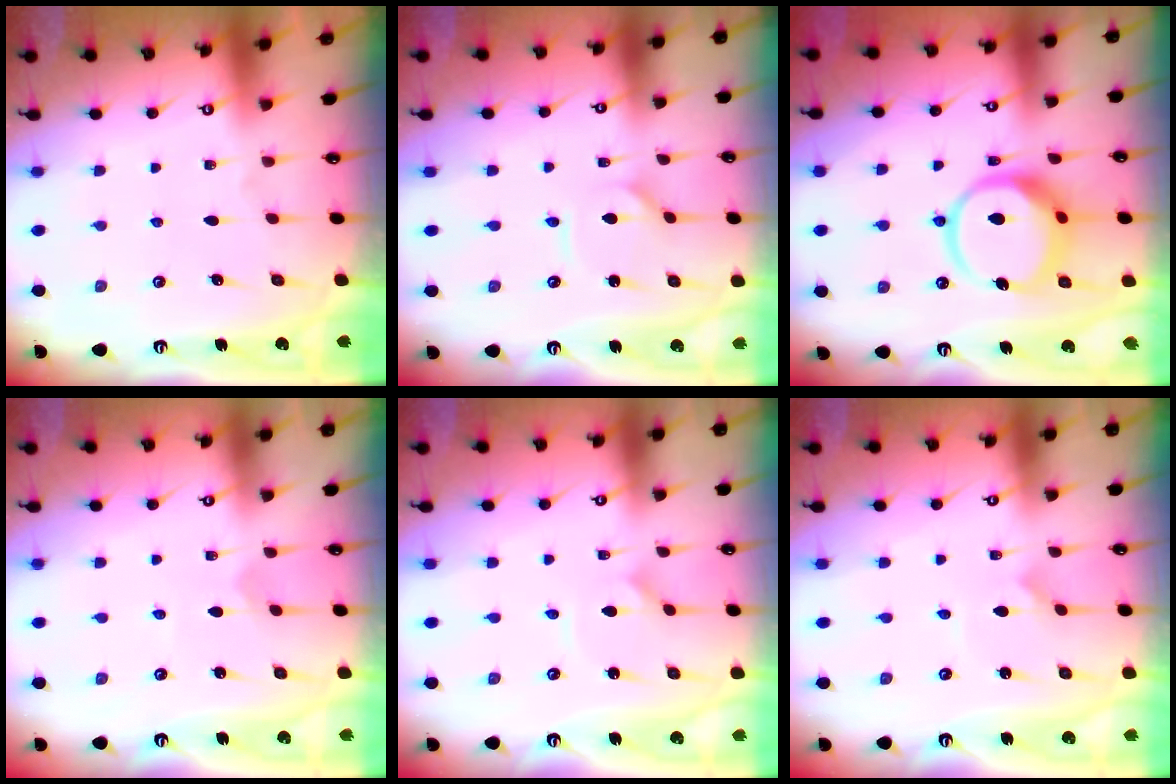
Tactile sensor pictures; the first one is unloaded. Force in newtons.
{"total": 1.8, "press": 1.8, "slide": 0.2}
{"total": 12.8, "press": 12.8, "slide": 1.5}
{"total": 1.8, "press": 1.8, "slide": 0.1}
{"total": 1.2, "press": 1.2, "slide": 0.1}
{"total": 2.0, "press": 2.0, "slide": 0.2}